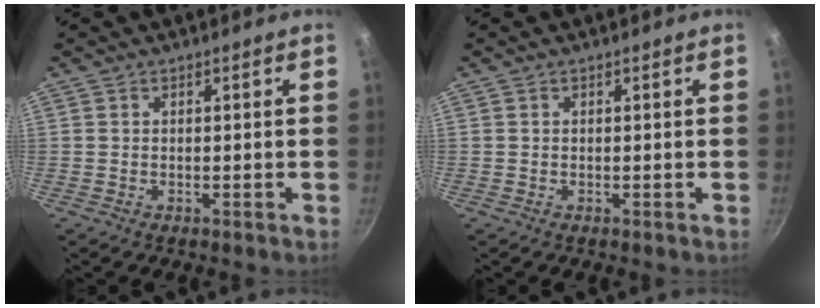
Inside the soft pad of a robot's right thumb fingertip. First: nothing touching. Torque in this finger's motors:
{"motor_torque": [0.19, 0.00, 0.24, 0.09, 0.02]}